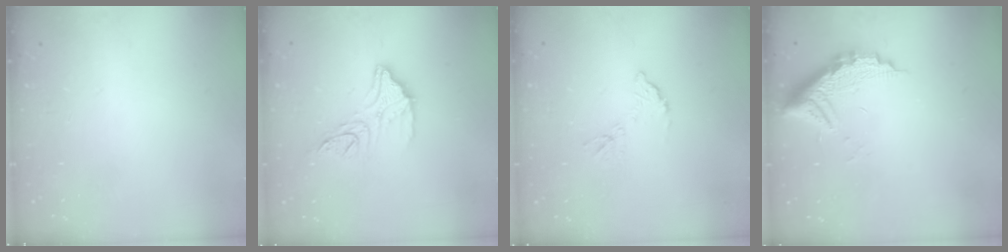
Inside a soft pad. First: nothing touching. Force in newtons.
{"total": 13.1, "press": 13.1, "slide": 1.1}
{"total": 6.9, "press": 6.8, "slide": 0.3}
{"total": 11.7, "press": 11.6, "slide": 1.2}